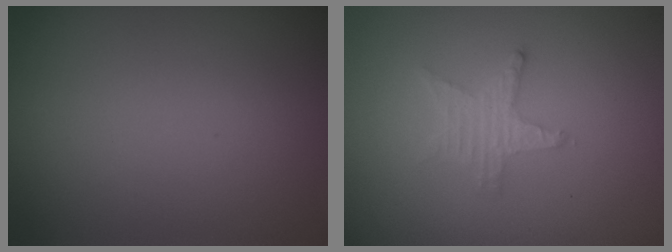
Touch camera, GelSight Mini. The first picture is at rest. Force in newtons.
{"total": 2.3, "press": 2.2, "slide": 0.4}